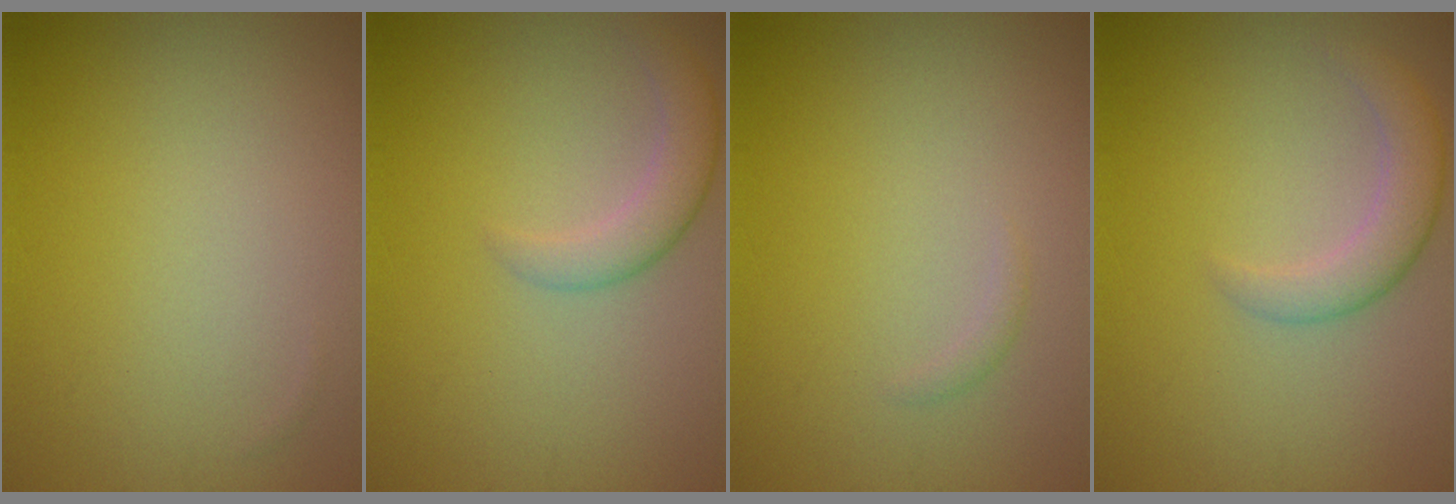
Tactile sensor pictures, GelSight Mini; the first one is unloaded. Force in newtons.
{"total": 2.6, "press": 2.6, "slide": 0.1}
{"total": 0.6, "press": 0.5, "slide": 0.1}
{"total": 2.9, "press": 2.9, "slide": 0.2}